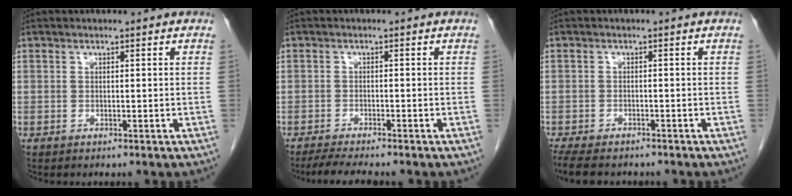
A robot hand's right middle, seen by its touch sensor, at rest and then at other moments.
{"total": 4.6, "force": [-4.0, 0.1, 2.3], "torque": [-0.039, -0.014, -0.066]}
{"total": 8.8, "force": [-7.2, 3.1, 3.9], "torque": [-0.074, -0.011, -0.108]}